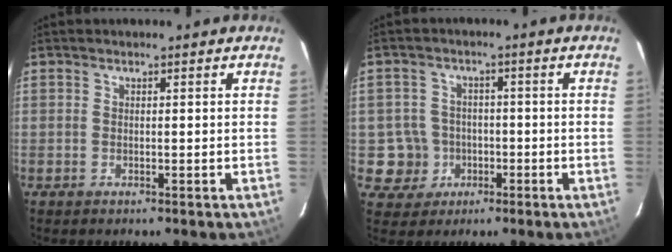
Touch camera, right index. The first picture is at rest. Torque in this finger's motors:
{"motor_torque": [-0.05, 0.14, -0.63, -0.21]}